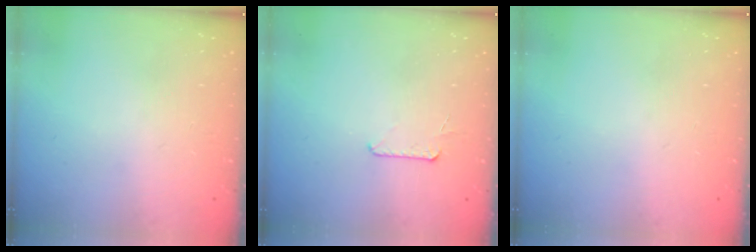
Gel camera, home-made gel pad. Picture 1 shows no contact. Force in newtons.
{"total": 5.9, "press": 5.8, "slide": 0.6}
{"total": 0.0}